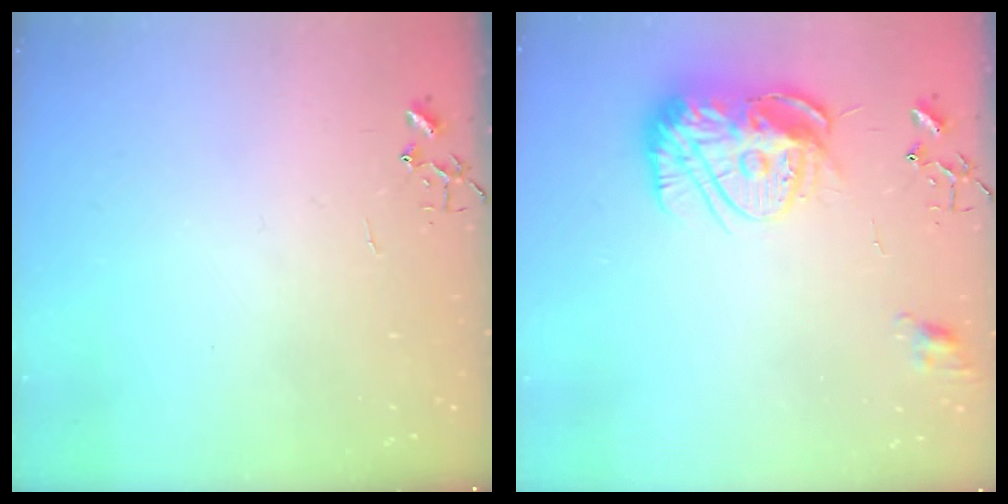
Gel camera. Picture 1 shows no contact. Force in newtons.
{"total": 16.7, "press": 16.6, "slide": 1.5}